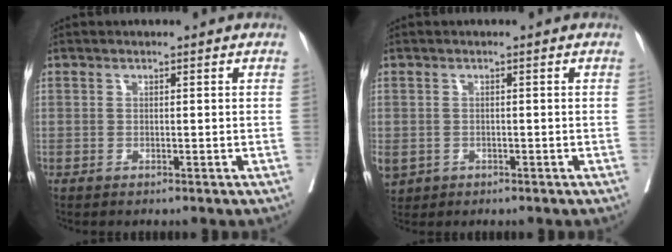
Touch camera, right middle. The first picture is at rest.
{"total": 4.2, "force": [-1.8, 3.4, 1.6], "torque": [-0.050, -0.004, -0.024]}